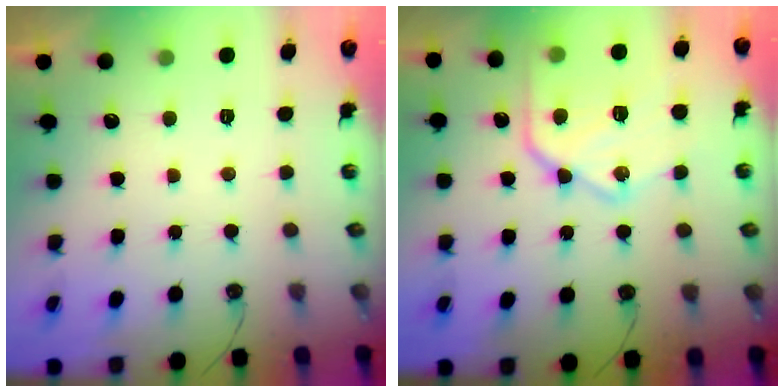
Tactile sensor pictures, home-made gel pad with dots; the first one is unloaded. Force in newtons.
{"total": 19.3, "press": 19.2, "slide": 1.9}